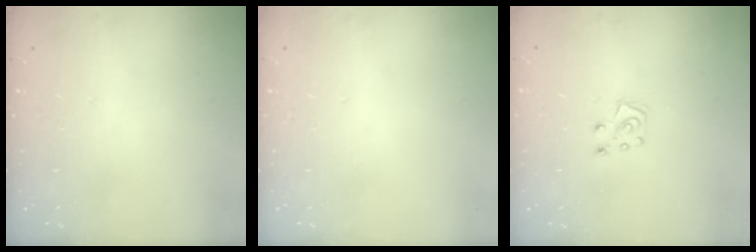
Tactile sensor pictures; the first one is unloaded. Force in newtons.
{"total": 0.0}
{"total": 5.0, "press": 4.9, "slide": 0.4}